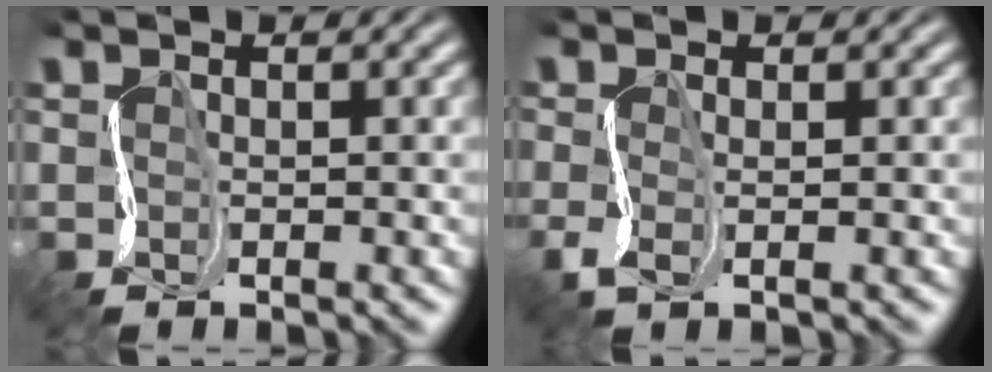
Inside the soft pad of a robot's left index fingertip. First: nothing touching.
{"total": 1.4, "force": [-0.5, 0.4, 1.3], "torque": [-0.042, -0.004, -0.016]}